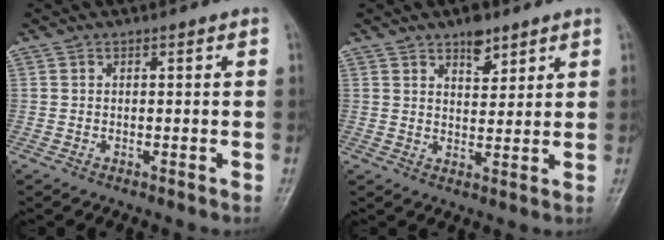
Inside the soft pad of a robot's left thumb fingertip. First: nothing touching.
{"total": 5.0, "force": [3.4, 2.4, 2.7], "torque": [-0.022, -0.021, 0.054]}